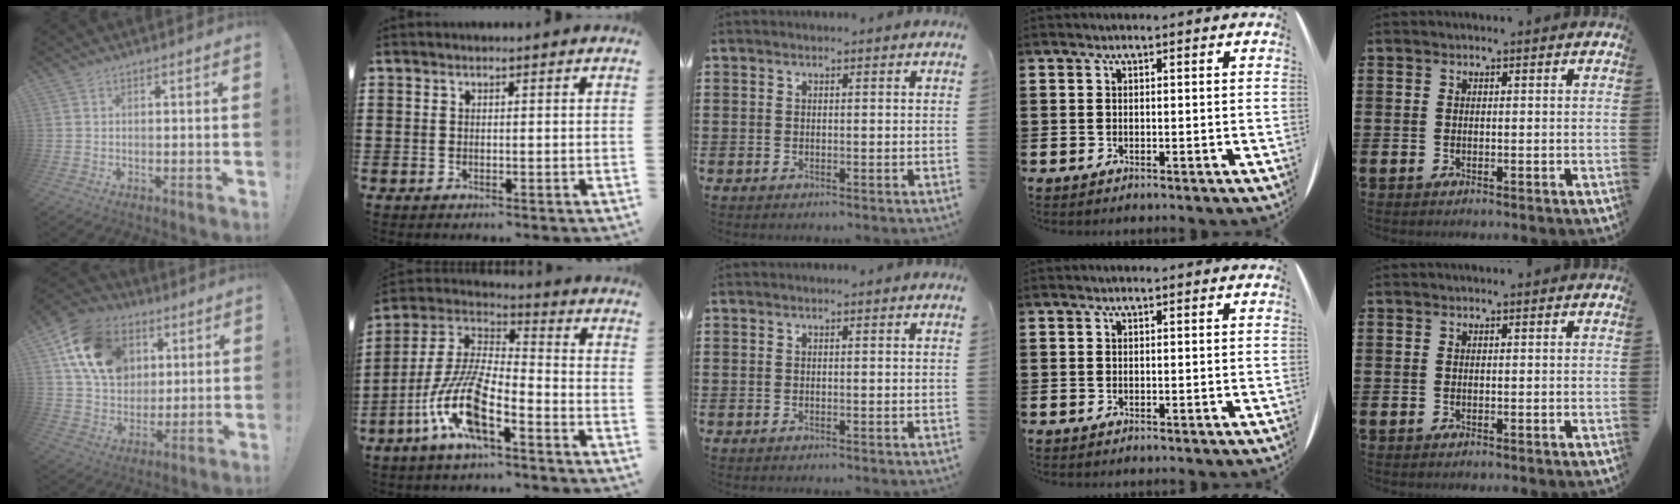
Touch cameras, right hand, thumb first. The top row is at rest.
{"thumb": {"total": 18.6, "force": [7.4, 13.9, 9.9], "torque": [-0.163, -0.014, 0.149]}, "index": {"total": 12.0, "force": [-6.4, 3.2, 9.7], "torque": [-0.228, -0.014, -0.130]}}